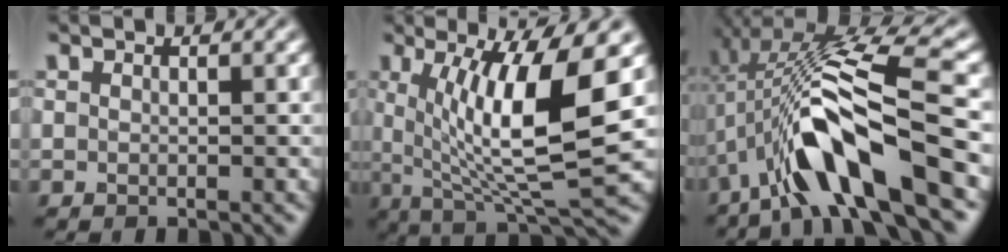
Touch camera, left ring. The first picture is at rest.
{"total": 11.0, "force": [1.7, 2.5, 10.6], "torque": [-0.170, -0.012, 0.036]}
{"total": 11.4, "force": [-3.5, 2.9, 10.4], "torque": [-0.193, 0.021, -0.065]}